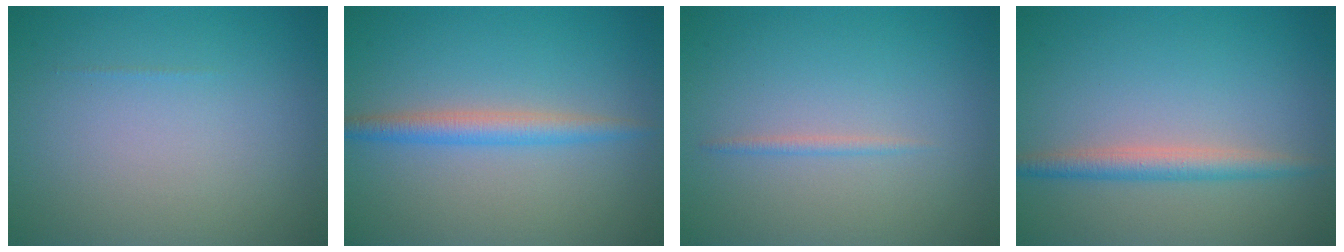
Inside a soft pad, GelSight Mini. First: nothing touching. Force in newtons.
{"total": 2.5, "press": 2.5, "slide": 0.1}
{"total": 0.7, "press": 0.7, "slide": 0.1}
{"total": 2.5, "press": 2.5, "slide": 0.1}